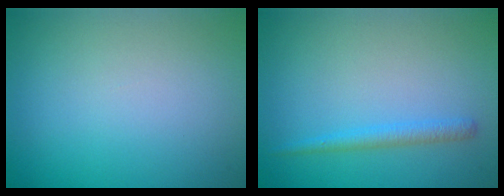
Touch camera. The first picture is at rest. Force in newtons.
{"total": 1.5, "press": 1.5, "slide": 0.1}